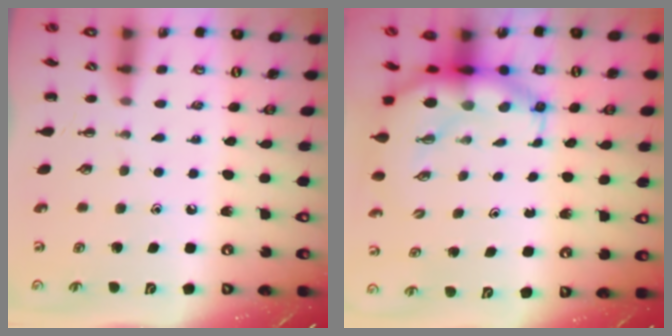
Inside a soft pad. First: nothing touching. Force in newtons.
{"total": 8.8, "press": 8.5, "slide": 2.3}